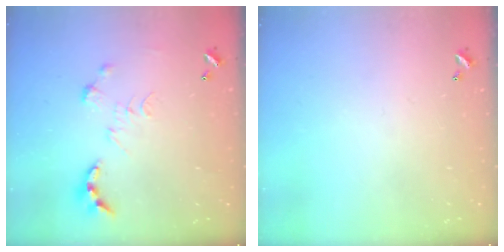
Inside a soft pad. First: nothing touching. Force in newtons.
{"total": 0.0}